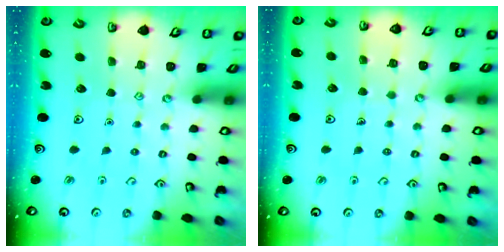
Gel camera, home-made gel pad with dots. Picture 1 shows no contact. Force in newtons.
{"total": 3.8, "press": 3.8, "slide": 0.3}